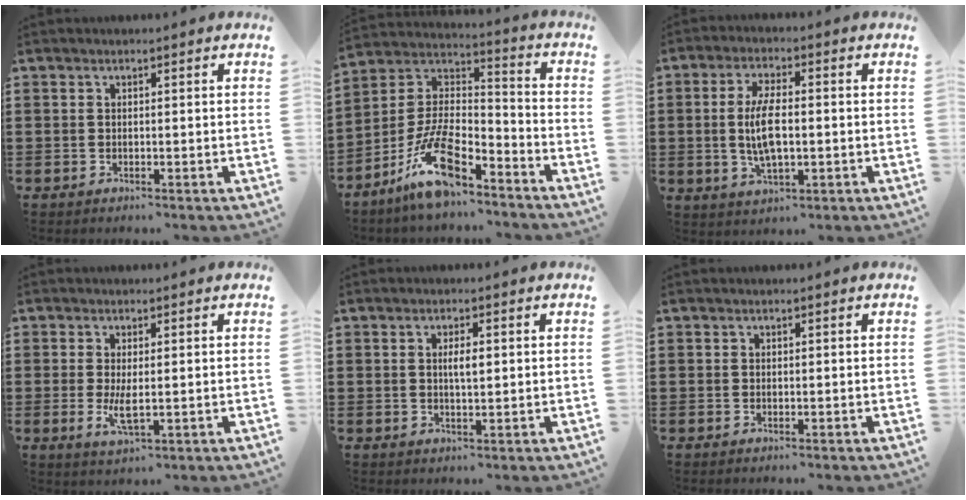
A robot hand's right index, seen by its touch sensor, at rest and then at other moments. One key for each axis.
{"total": 12.5, "fx": -8.4, "fy": 3.8, "fz": 8.5, "tx": -0.189, "ty": 0.016, "tz": -0.166}
{"total": 7.0, "fx": -0.6, "fy": 2.5, "fz": 6.5, "tx": -0.136, "ty": -0.002, "tz": -0.016}
{"total": 3.7, "fx": -0.1, "fy": 1.0, "fz": 3.6, "tx": -0.071, "ty": -0.006, "tz": -0.004}
{"total": 2.5, "fx": 0.3, "fy": 0.7, "fz": 2.3, "tx": -0.045, "ty": 0.002, "tz": 0.003}
{"total": 0.0}